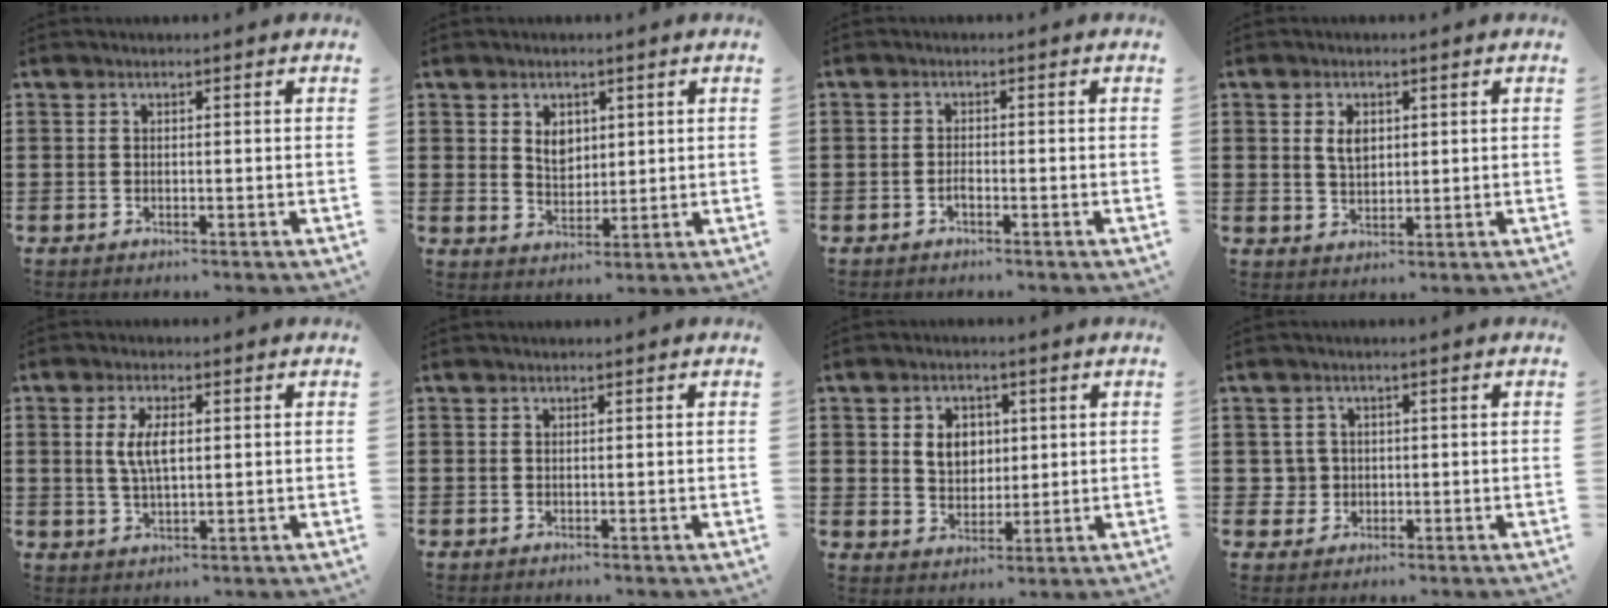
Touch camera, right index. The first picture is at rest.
{"total": 3.5, "force": [1.4, 2.4, 2.1], "torque": [-0.041, 0.005, 0.024]}
{"total": 1.1, "force": [-0.8, 0.3, 0.7], "torque": [-0.016, -0.005, -0.013]}
{"total": 3.1, "force": [1.0, 1.8, 2.4], "torque": [-0.045, 0.004, 0.014]}
{"total": 5.0, "force": [0.8, 1.9, 4.5], "torque": [-0.100, 0.005, 0.008]}
{"total": 0.0}
{"total": 4.9, "force": [1.0, 3.9, 2.7], "torque": [-0.060, 0.010, 0.014]}
{"total": 2.5, "force": [-0.2, 2.5, 0.5], "torque": [-0.021, 0.008, -0.007]}